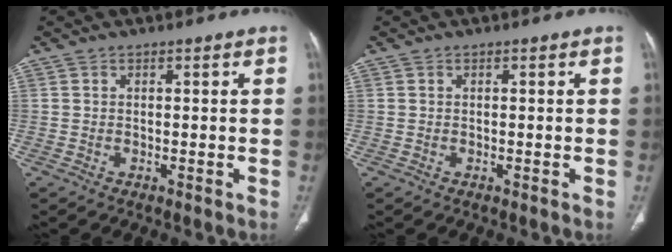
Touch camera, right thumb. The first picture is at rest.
{"total": 0.0}